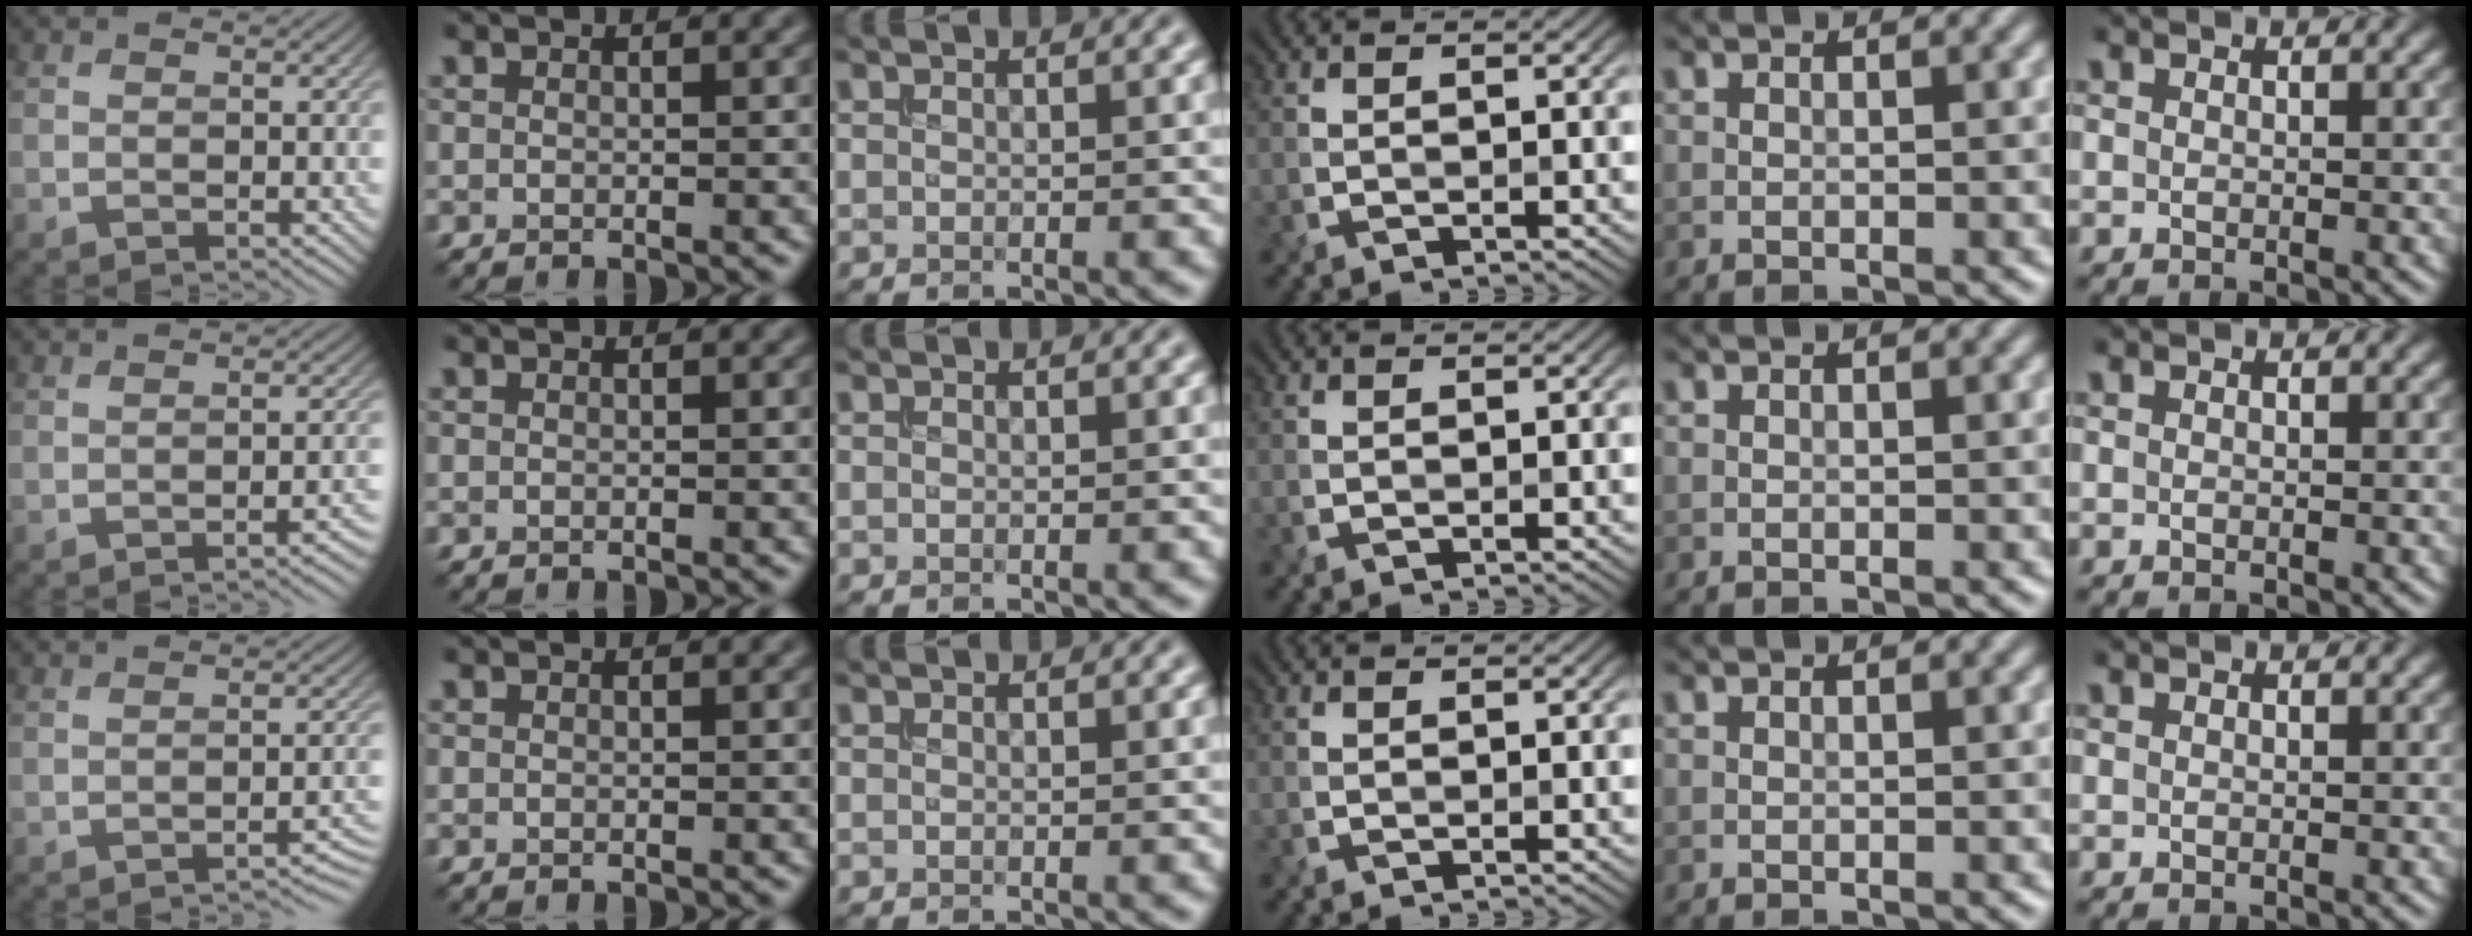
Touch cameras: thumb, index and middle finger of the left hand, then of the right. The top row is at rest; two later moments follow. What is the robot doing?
{"motion": "extract", "object": "bucket"}